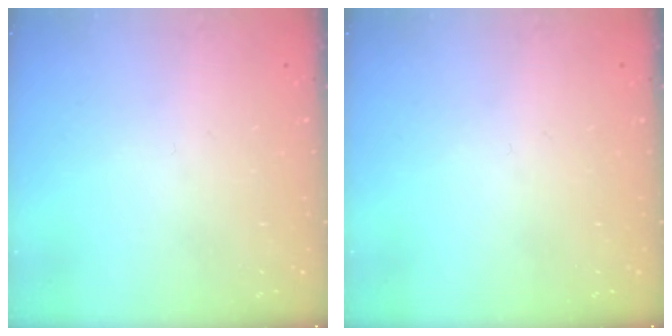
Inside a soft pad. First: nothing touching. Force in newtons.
{"total": 0.0}